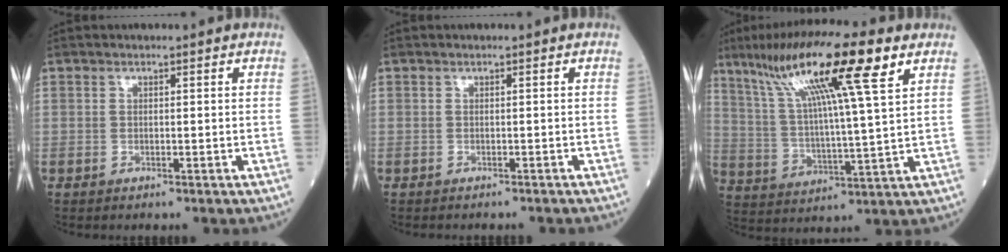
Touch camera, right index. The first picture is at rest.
{"total": 3.6, "force": [-3.3, 0.9, 1.2], "torque": [-0.014, -0.007, -0.036]}
{"total": 17.8, "force": [9.9, 0.6, 14.8], "torque": [-0.270, 0.033, 0.169]}